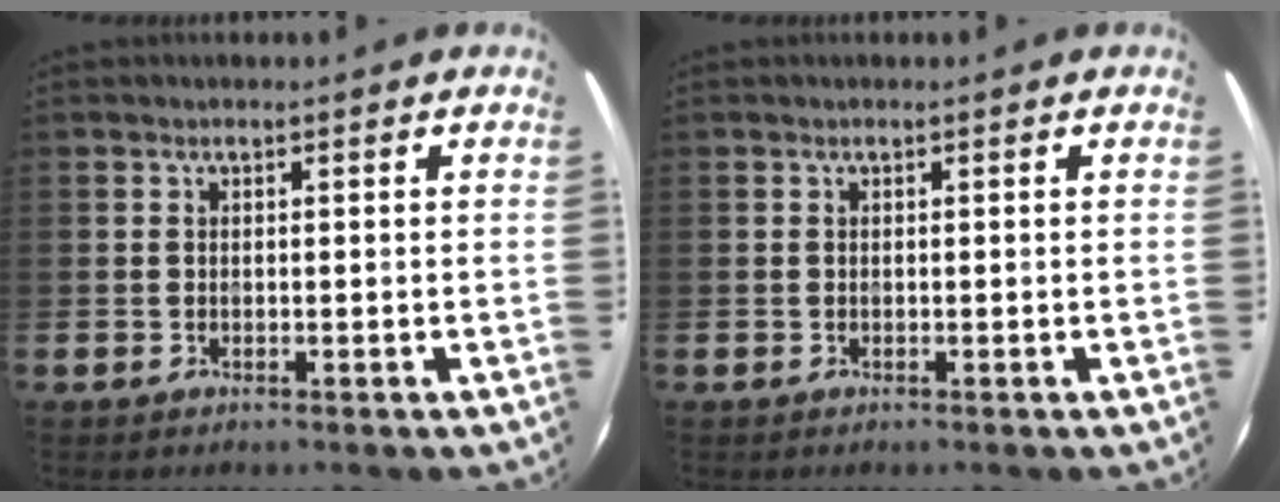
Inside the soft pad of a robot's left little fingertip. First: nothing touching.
{"total": 0.0}